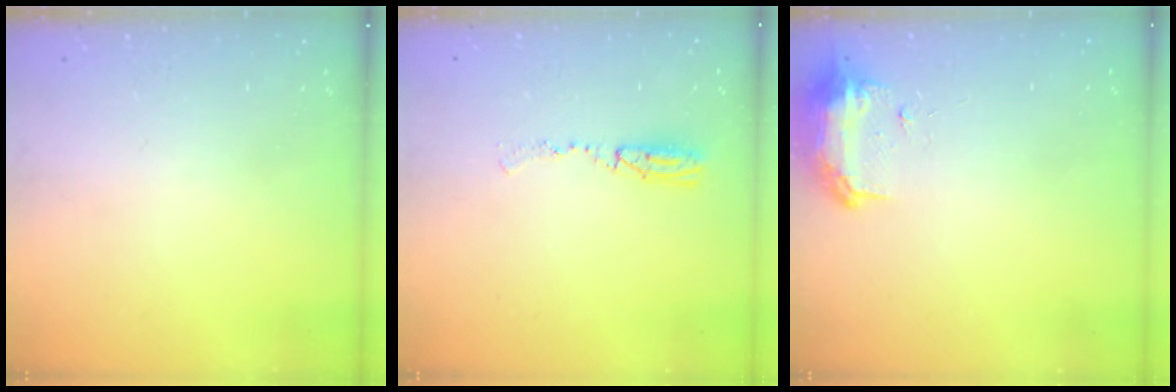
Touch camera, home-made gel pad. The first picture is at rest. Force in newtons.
{"total": 4.6, "press": 4.0, "slide": 2.1}
{"total": 8.4, "press": 8.4, "slide": 0.5}